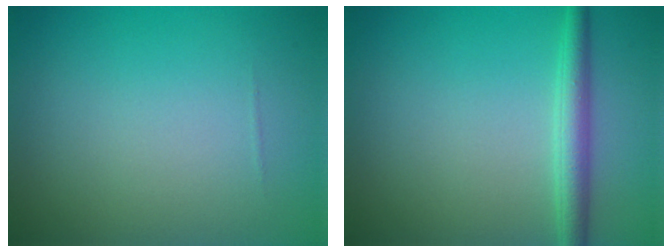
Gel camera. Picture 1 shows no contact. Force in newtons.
{"total": 2.7, "press": 2.7, "slide": 0.1}